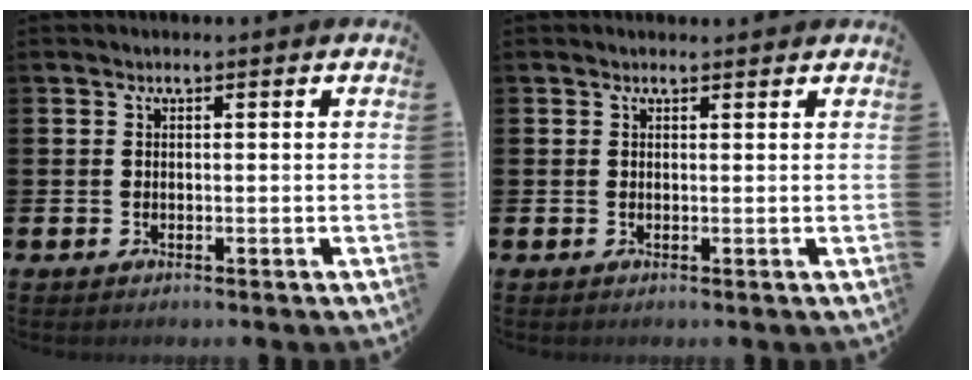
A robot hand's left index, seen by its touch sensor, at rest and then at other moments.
{"total": 0.5, "force": [0.5, 0.1, 0.2], "torque": [0.006, -0.003, 0.007]}